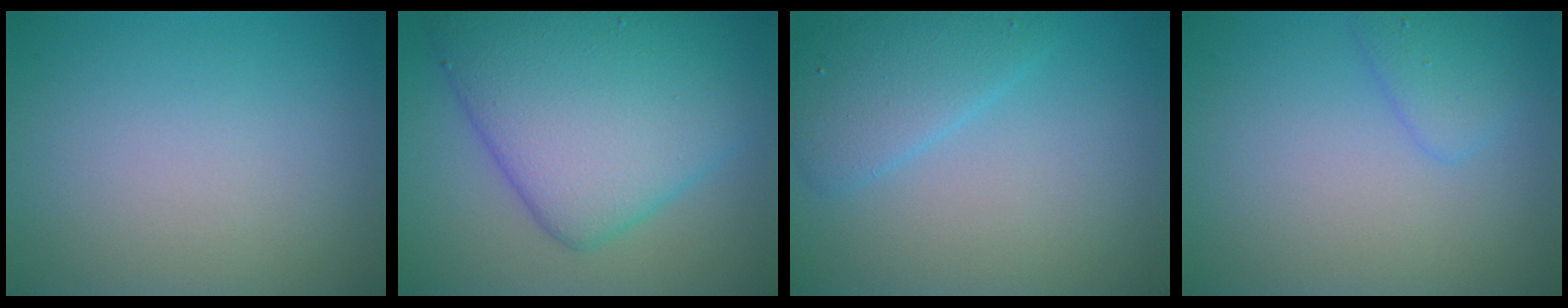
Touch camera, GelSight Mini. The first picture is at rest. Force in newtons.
{"total": 10.4, "press": 10.4, "slide": 0.4}
{"total": 3.1, "press": 3.1, "slide": 0.0}
{"total": 1.9, "press": 1.9, "slide": 0.1}